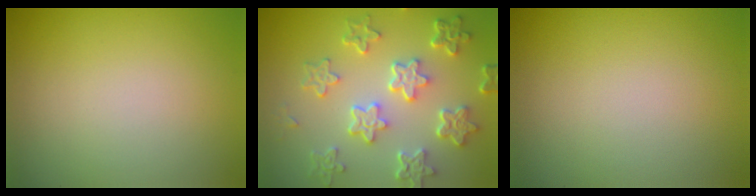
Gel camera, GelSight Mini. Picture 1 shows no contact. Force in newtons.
{"total": 6.1, "press": 4.7, "slide": 4.0}
{"total": 0.0}